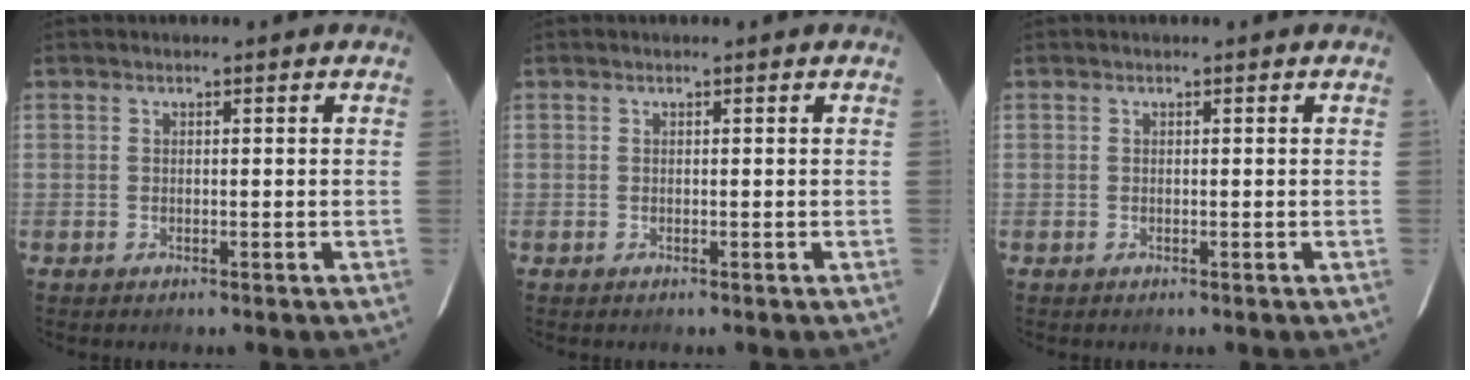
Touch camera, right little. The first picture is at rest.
{"total": 0.0}
{"total": 0.0}